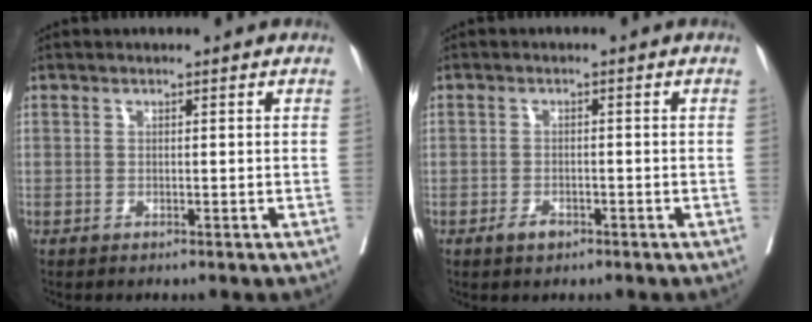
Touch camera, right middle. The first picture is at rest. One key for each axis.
{"total": 1.9, "fx": -1.2, "fy": 1.0, "fz": 1.1, "tx": -0.018, "ty": 0.002, "tz": -0.018}